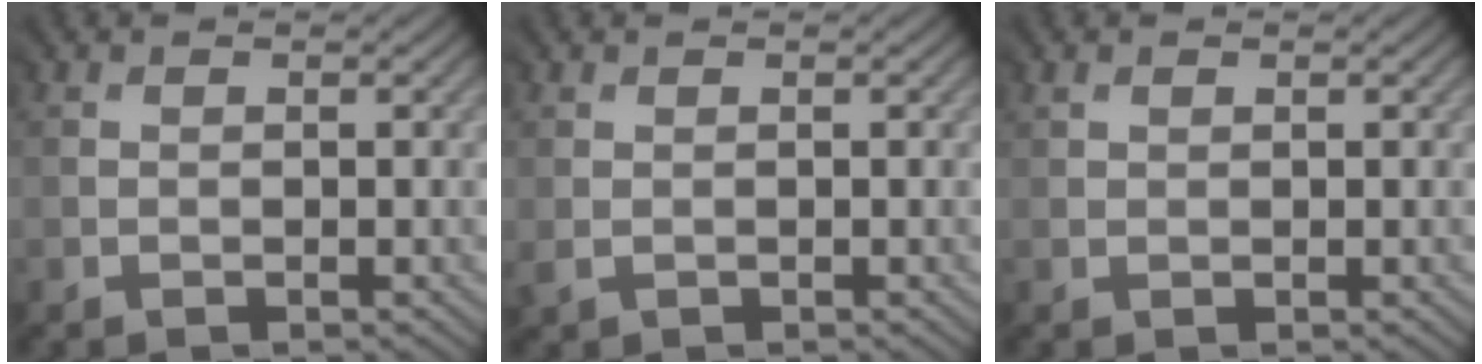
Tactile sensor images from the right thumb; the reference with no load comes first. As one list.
[{"total": 0.7, "force": [0.2, 0.6, 0.2], "torque": [-0.011, 0.000, 0.003]}, {"total": 1.2, "force": [0.8, 0.7, 0.5], "torque": [-0.006, 0.001, 0.017]}]